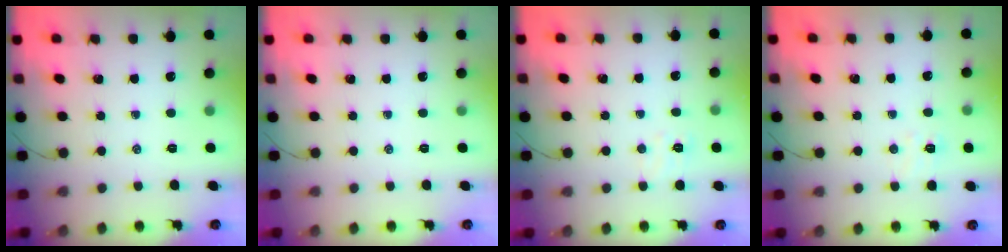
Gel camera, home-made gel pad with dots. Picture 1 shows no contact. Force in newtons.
{"total": 0.0}
{"total": 5.3, "press": 5.1, "slide": 1.1}
{"total": 3.8, "press": 3.6, "slide": 1.1}